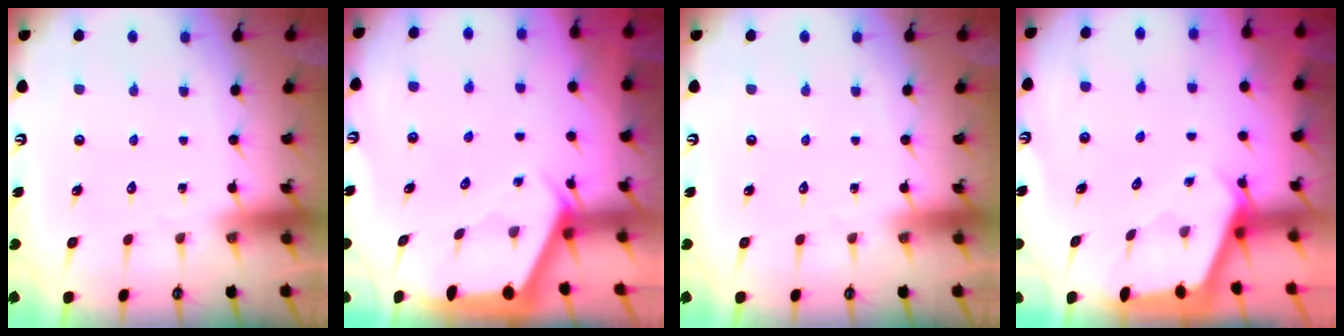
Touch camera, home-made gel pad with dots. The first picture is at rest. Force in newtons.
{"total": 2.4, "press": 2.3, "slide": 0.3}
{"total": 0.0}
{"total": 2.4, "press": 2.4, "slide": 0.3}